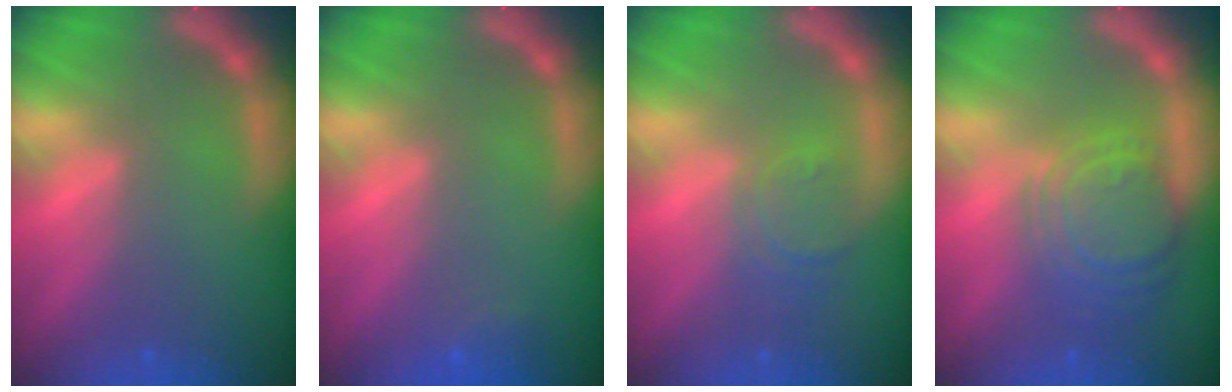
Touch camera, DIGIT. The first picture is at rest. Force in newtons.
{"total": 1.4}
{"total": 3.0}
{"total": 8.1}